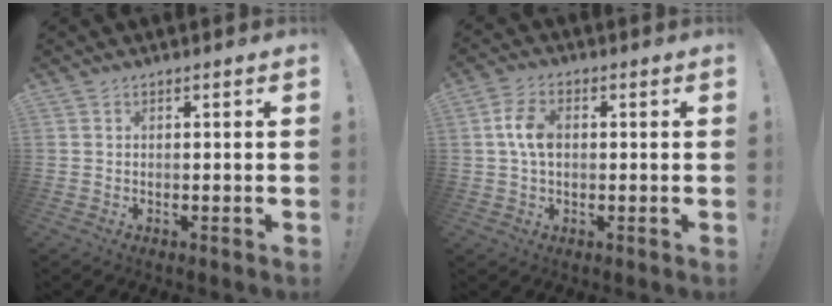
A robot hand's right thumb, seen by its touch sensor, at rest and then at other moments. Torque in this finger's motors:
{"motor_torque": [0.07, 0.05, 0.00, -0.03, 0.01]}